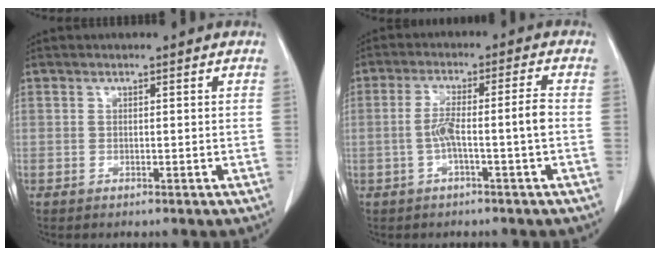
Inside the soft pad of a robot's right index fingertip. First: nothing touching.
{"total": 6.1, "force": [-1.4, -0.2, 6.0], "torque": [-0.114, 0.020, -0.021]}